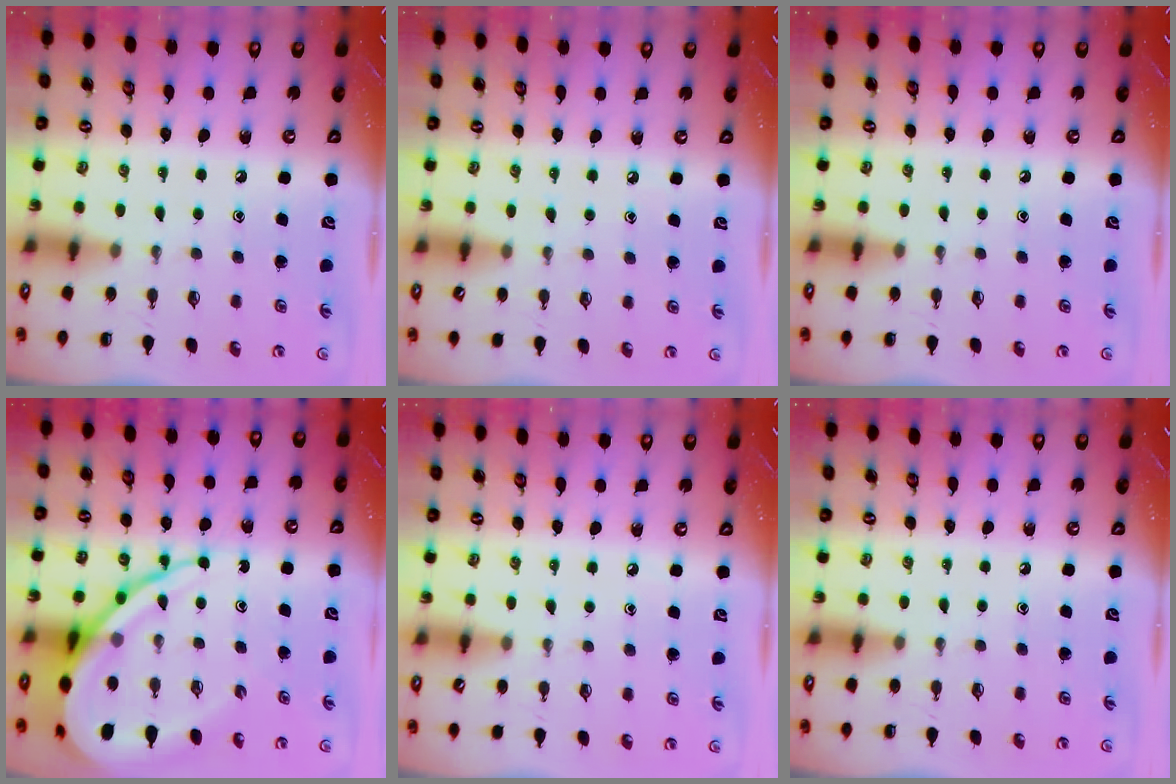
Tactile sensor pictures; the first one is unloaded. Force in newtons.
{"total": 2.8, "press": 2.8, "slide": 0.4}
{"total": 0.0}
{"total": 18.0, "press": 17.9, "slide": 1.9}
{"total": 2.3, "press": 2.3, "slide": 0.4}
{"total": 0.0}